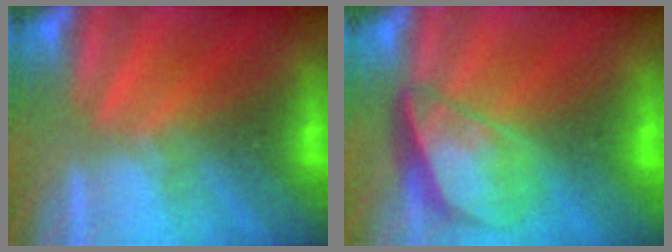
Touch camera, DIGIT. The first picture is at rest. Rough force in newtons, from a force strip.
{"total": 4.1}